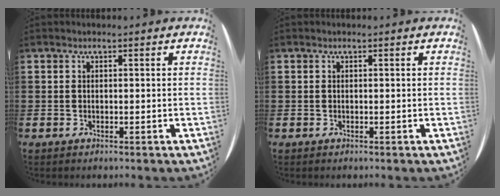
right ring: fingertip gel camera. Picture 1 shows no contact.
{"total": 0.0}